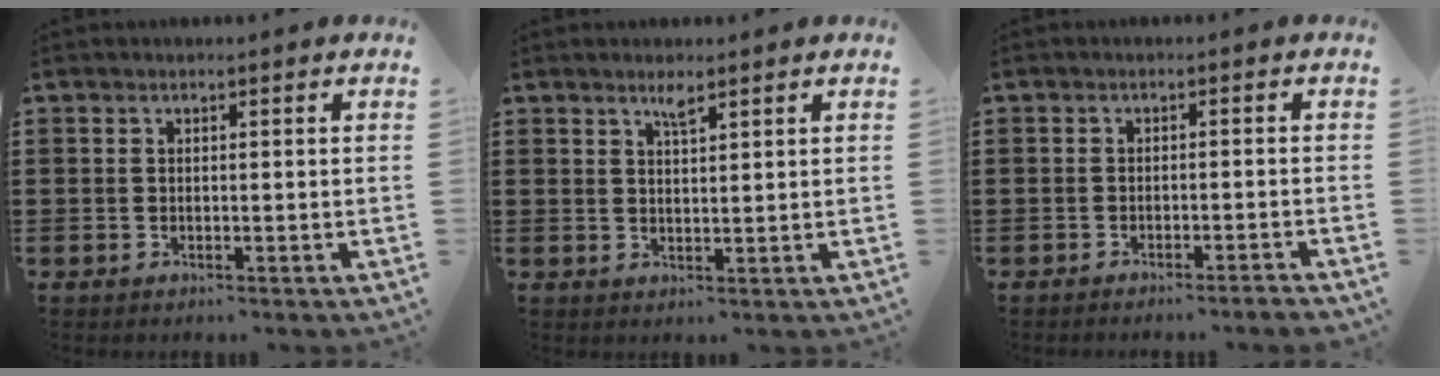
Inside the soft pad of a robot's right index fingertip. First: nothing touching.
{"total": 2.2, "force": [1.6, 0.4, 1.4], "torque": [-0.022, -0.001, 0.027]}
{"total": 1.8, "force": [-1.6, -0.3, 0.6], "torque": [-0.010, 0.001, -0.032]}